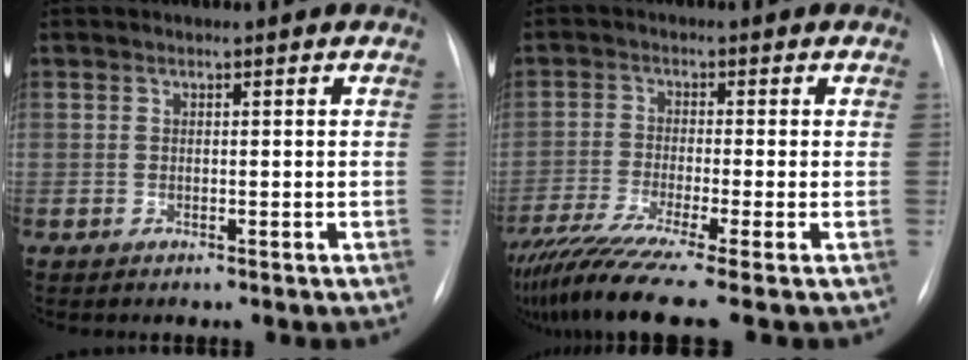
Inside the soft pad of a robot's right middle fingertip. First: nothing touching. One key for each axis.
{"total": 10.4, "fx": -7.9, "fy": -1.2, "fz": 6.7, "tx": -0.120, "ty": -0.033, "tz": -0.132}